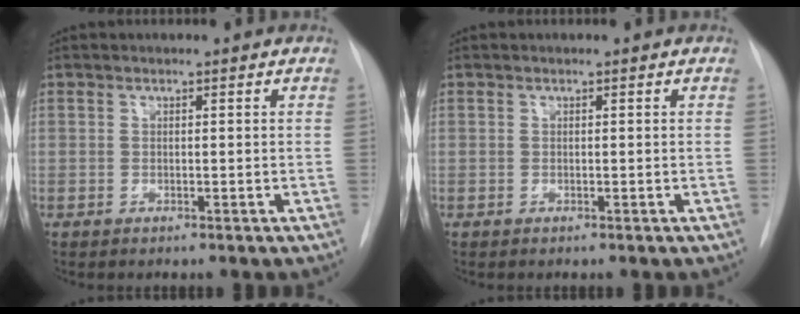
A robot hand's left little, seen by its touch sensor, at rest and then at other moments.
{"total": 0.0}